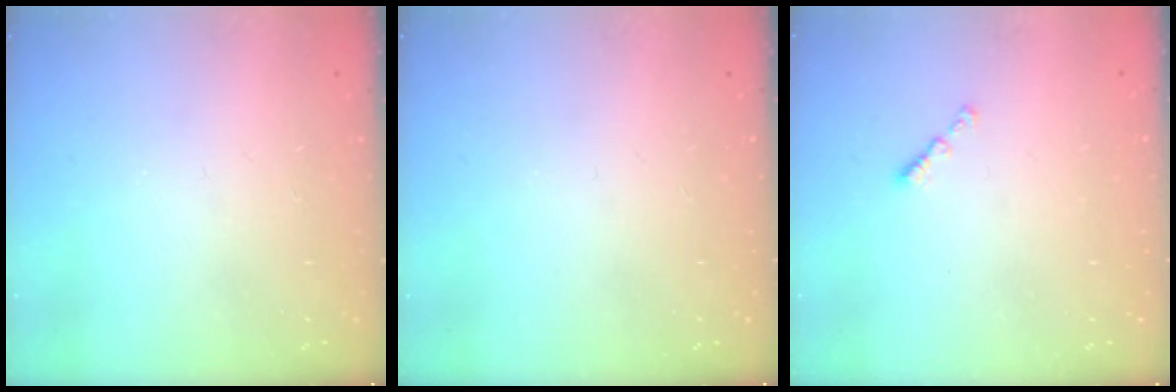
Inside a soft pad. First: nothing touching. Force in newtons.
{"total": 0.0}
{"total": 0.8, "press": 0.7, "slide": 0.4}